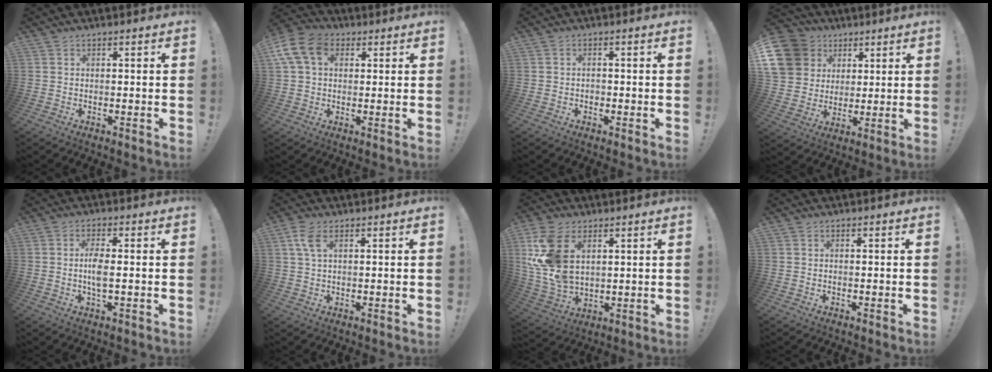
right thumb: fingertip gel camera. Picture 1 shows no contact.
{"total": 11.9, "force": [3.9, 8.3, 7.6], "torque": [-0.152, -0.004, 0.077]}
{"total": 1.0, "force": [-0.7, 0.6, 0.4], "torque": [-0.005, 0.004, -0.013]}
{"total": 16.1, "force": [5.9, 13.4, 6.6], "torque": [-0.111, -0.019, 0.127]}
{"total": 4.9, "force": [-0.1, 1.1, 4.7], "torque": [-0.102, -0.008, -0.006]}
{"total": 5.1, "force": [1.8, 2.3, 4.1], "torque": [-0.083, -0.001, 0.032]}
{"total": 15.6, "force": [5.2, 9.8, 10.9], "torque": [-0.221, -0.027, 0.097]}
{"total": 0.0}